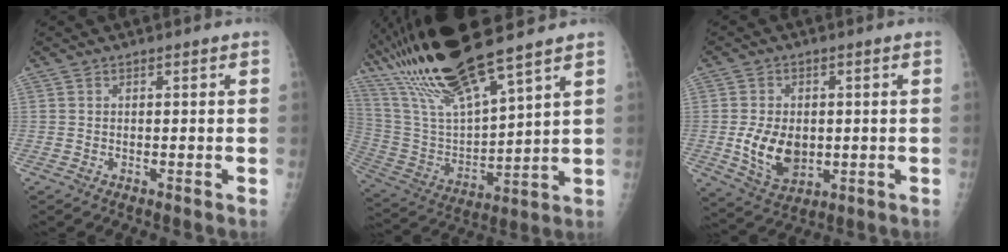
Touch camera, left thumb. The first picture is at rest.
{"total": 21.8, "force": [16.6, 3.4, 13.8], "torque": [-0.256, -0.057, 0.325]}
{"total": 9.1, "force": [-0.7, 6.2, 6.6], "torque": [-0.093, -0.011, 0.005]}